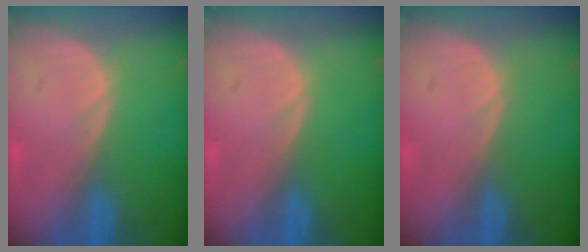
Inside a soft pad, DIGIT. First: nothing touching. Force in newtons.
{"total": 0.0}
{"total": 0.0}